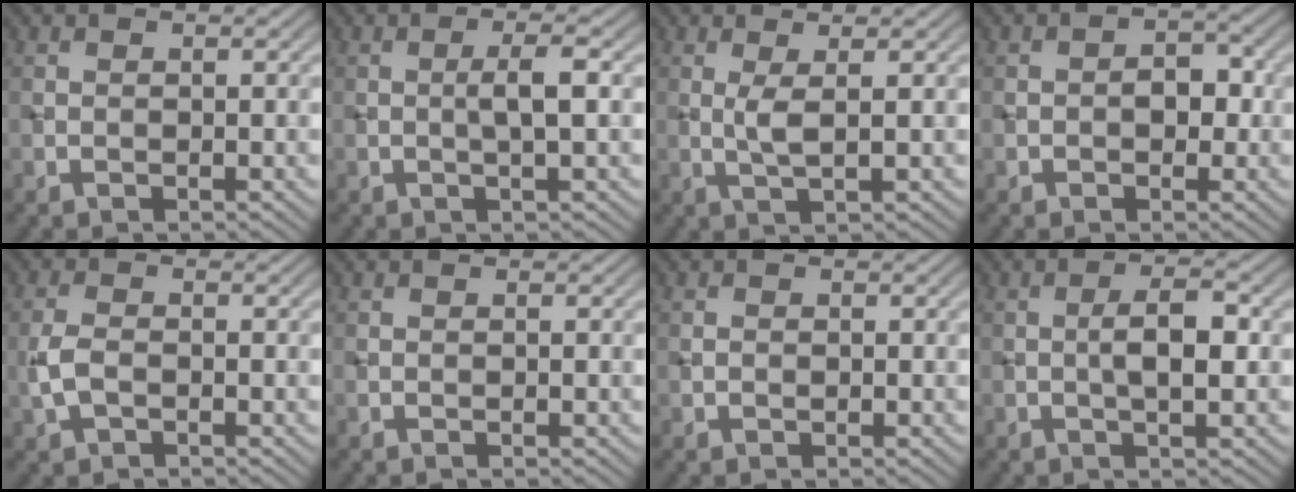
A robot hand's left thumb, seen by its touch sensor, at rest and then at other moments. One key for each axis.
{"total": 2.6, "fx": 0.0, "fy": 0.2, "fz": 2.6, "tx": -0.044, "ty": 0.006, "tz": -0.003}
{"total": 2.4, "fx": 0.6, "fy": 0.3, "fz": 2.3, "tx": -0.050, "ty": 0.000, "tz": 0.013}
{"total": 2.7, "fx": -0.4, "fy": 1.9, "fz": 2.0, "tx": -0.029, "ty": -0.001, "tz": -0.011}
{"total": 3.2, "fx": -0.9, "fy": 1.9, "fz": 2.5, "tx": -0.066, "ty": 0.000, "tz": -0.021}
{"total": 0.0}
{"total": 0.7, "fx": -0.1, "fy": 0.5, "fz": 0.4, "tx": -0.007, "ty": -0.001, "tz": -0.002}
{"total": 3.8, "fx": -0.2, "fy": 1.1, "fz": 3.6, "tx": -0.065, "ty": 0.008, "tz": -0.005}